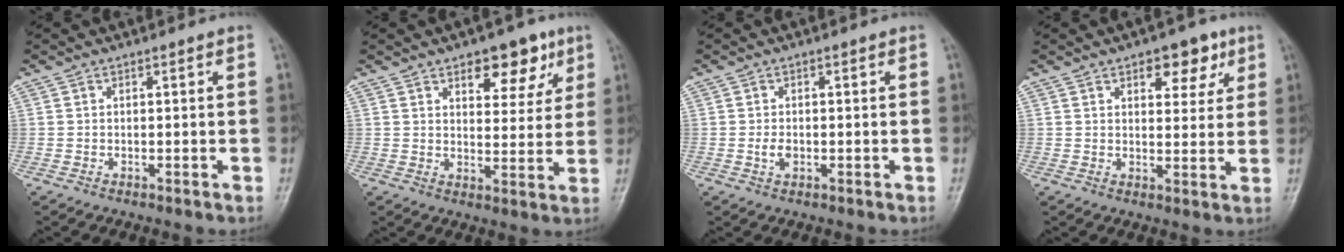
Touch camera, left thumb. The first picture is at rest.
{"total": 9.5, "force": [5.3, 5.0, 6.1], "torque": [-0.044, -0.024, 0.072]}
{"total": 1.9, "force": [-0.5, 1.2, 1.3], "torque": [-0.021, 0.001, -0.009]}
{"total": 7.2, "force": [3.9, 3.9, 4.7], "torque": [-0.028, -0.015, 0.048]}